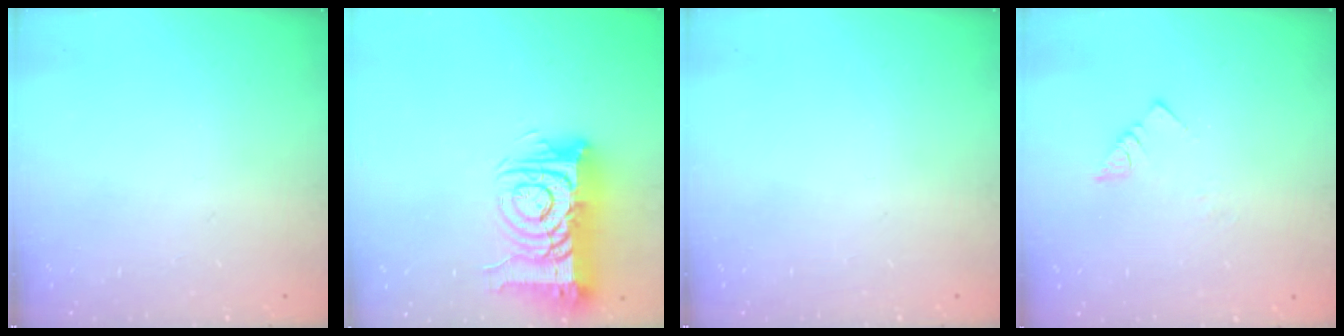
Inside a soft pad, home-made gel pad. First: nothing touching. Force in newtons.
{"total": 14.6, "press": 14.5, "slide": 1.7}
{"total": 0.0}
{"total": 3.4, "press": 3.3, "slide": 0.4}